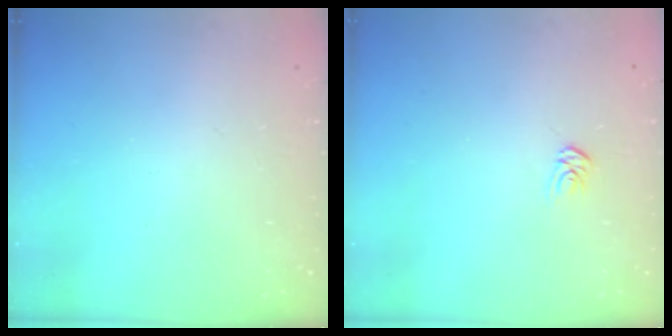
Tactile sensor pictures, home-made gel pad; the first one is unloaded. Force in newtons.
{"total": 2.9, "press": 2.9, "slide": 0.2}